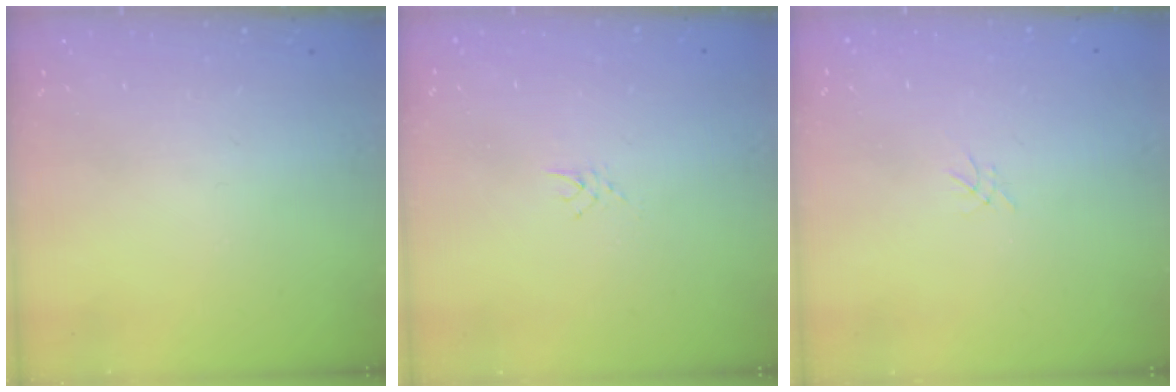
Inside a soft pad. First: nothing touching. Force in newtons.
{"total": 2.4, "press": 2.4, "slide": 0.4}
{"total": 0.0}